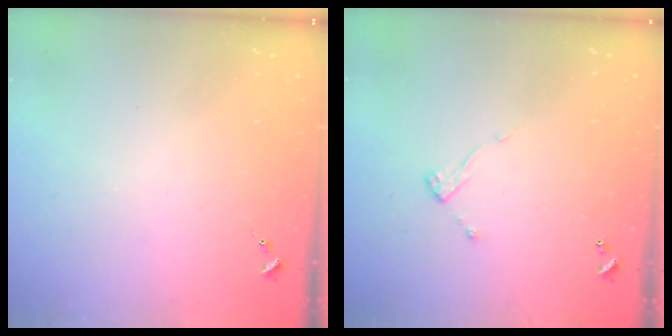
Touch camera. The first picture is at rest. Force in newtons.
{"total": 5.3, "press": 5.3, "slide": 0.4}